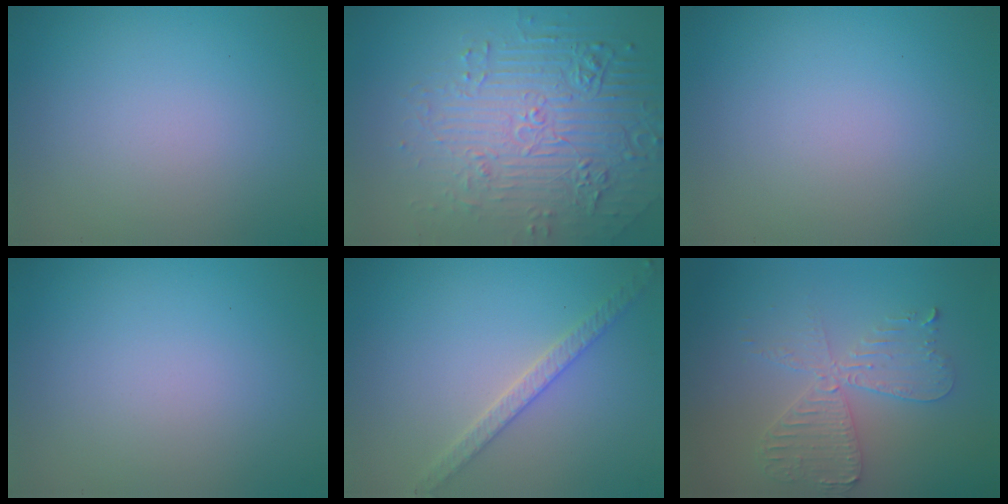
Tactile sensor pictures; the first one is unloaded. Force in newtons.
{"total": 7.3, "press": 5.4, "slide": 4.8}
{"total": 0.0}
{"total": 0.0}
{"total": 2.5, "press": 2.4, "slide": 0.4}
{"total": 4.0, "press": 3.6, "slide": 1.8}